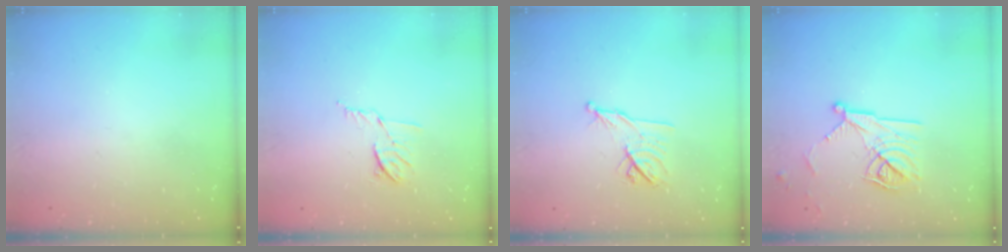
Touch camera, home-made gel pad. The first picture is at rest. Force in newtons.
{"total": 6.5, "press": 6.4, "slide": 1.0}
{"total": 10.0, "press": 9.9, "slide": 0.9}
{"total": 13.5, "press": 13.5, "slide": 0.2}